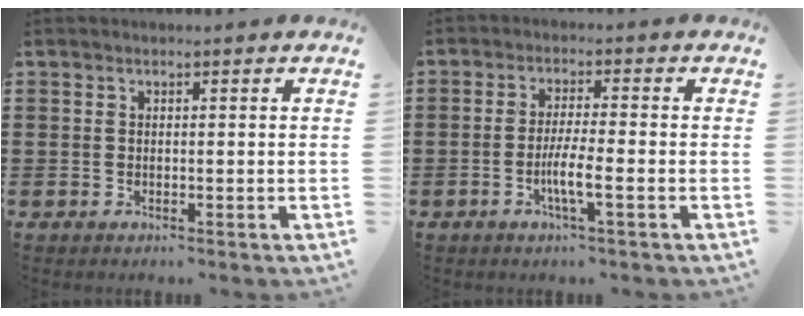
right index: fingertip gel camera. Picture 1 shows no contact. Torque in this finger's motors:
{"motor_torque": [1.22, -0.26, 0.43, 0.12]}